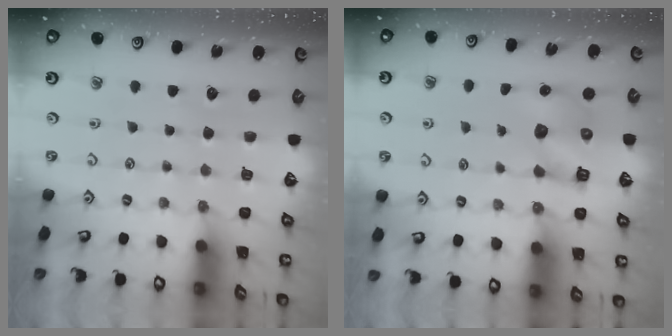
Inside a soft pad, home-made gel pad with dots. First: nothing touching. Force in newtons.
{"total": 6.8, "press": 6.7, "slide": 0.9}